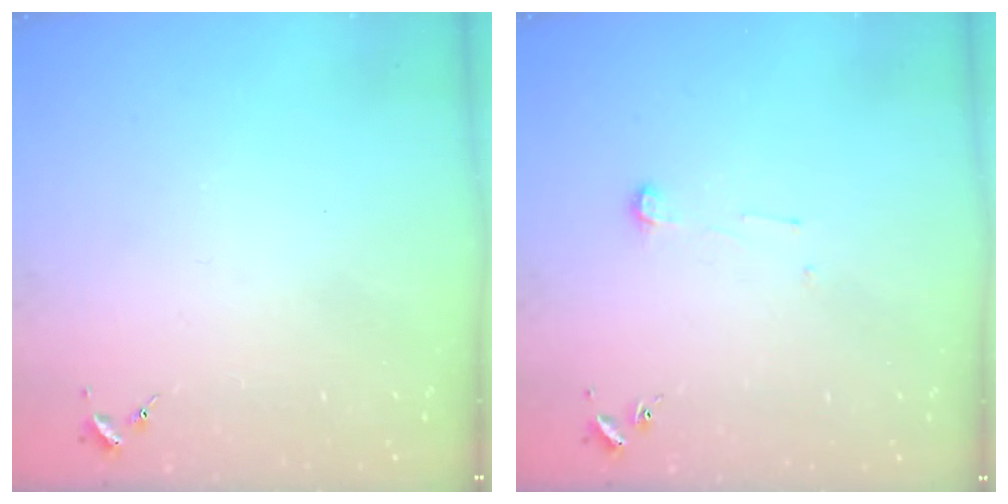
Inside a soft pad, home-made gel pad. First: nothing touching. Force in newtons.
{"total": 3.9, "press": 3.9, "slide": 0.3}